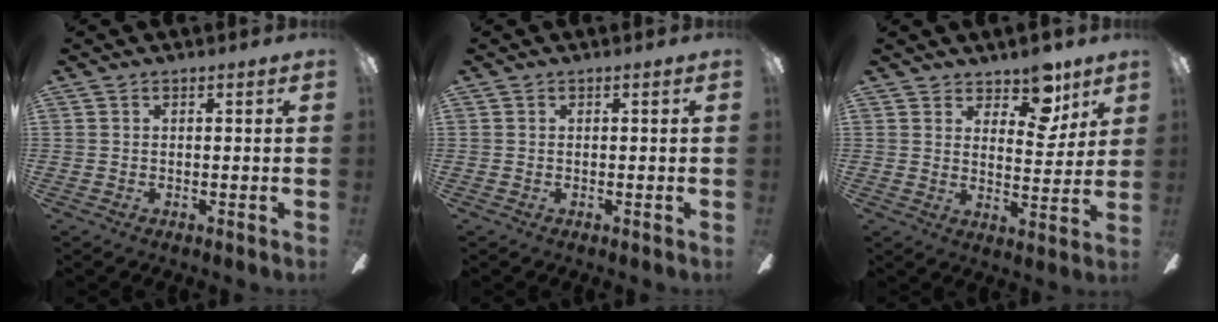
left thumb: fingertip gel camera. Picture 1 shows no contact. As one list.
[{"total": 0.0}, {"total": 10.7, "force": [7.8, 5.3, 5.0], "torque": [-0.061, -0.045, 0.139]}]